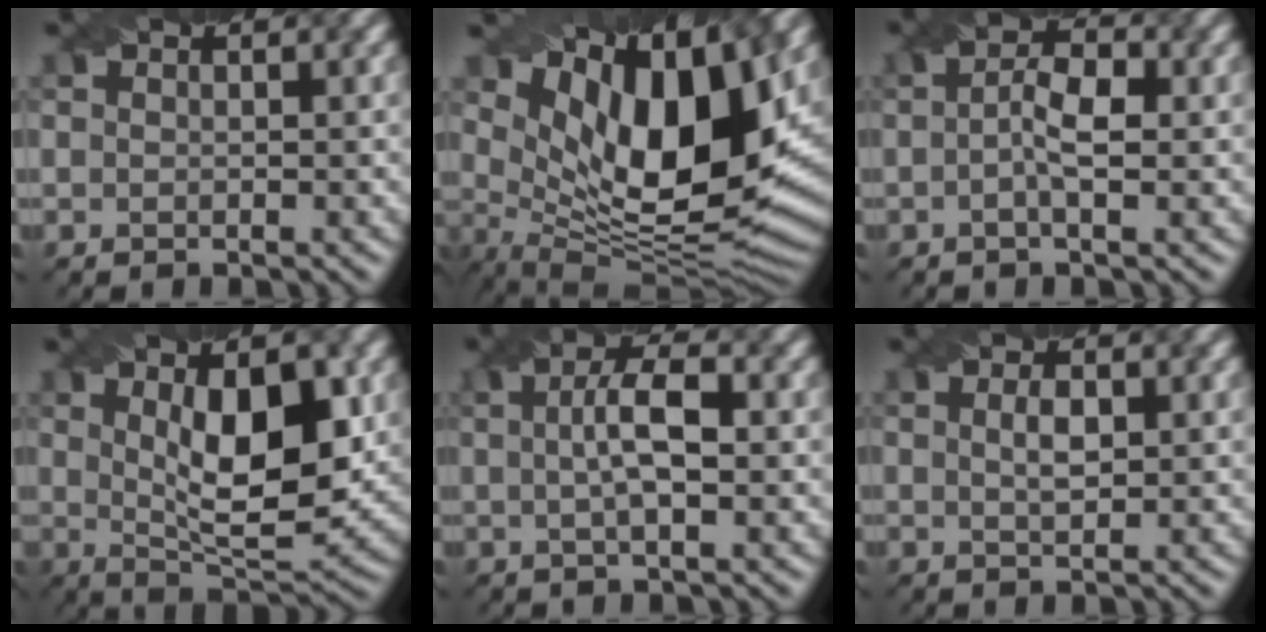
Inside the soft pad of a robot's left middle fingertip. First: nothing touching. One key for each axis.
{"total": 14.8, "fx": 5.4, "fy": 6.4, "fz": 12.2, "tx": -0.200, "ty": -0.006, "tz": 0.101}
{"total": 3.3, "fx": -0.2, "fy": 1.0, "fz": 3.1, "tx": -0.062, "ty": 0.003, "tz": -0.007}
{"total": 9.7, "fx": 1.8, "fy": 3.4, "fz": 8.9, "tx": -0.137, "ty": -0.003, "tz": 0.032}
{"total": 4.2, "fx": 0.4, "fy": 1.2, "fz": 4.0, "tx": -0.072, "ty": 0.009, "tz": 0.004}
{"total": 1.8, "fx": 0.4, "fy": 0.7, "fz": 1.6, "tx": -0.035, "ty": 0.002, "tz": 0.010}